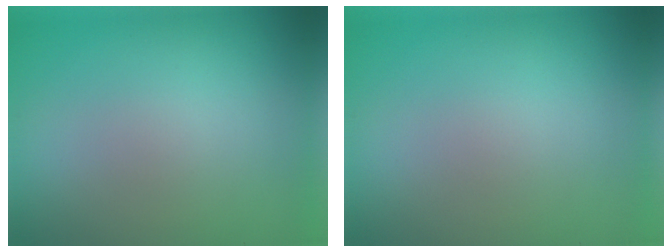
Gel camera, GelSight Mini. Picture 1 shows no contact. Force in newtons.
{"total": 0.0}